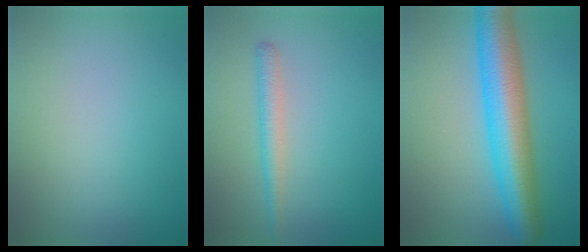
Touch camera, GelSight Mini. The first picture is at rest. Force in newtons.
{"total": 2.1, "press": 2.1, "slide": 0.1}
{"total": 8.7, "press": 8.7, "slide": 0.2}